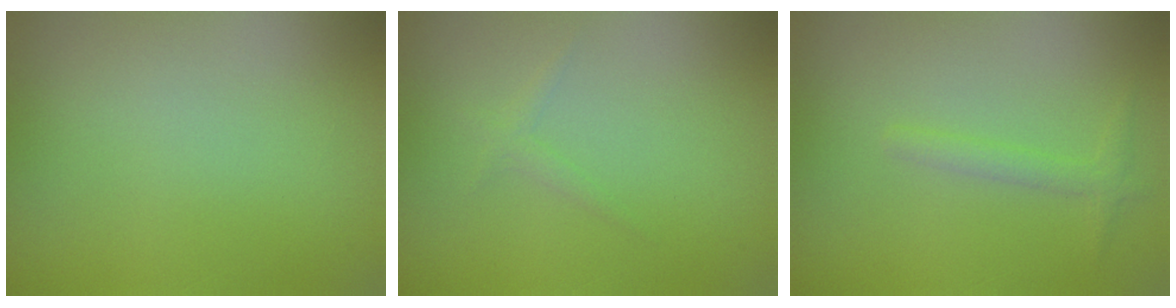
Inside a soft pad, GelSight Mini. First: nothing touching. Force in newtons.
{"total": 0.8, "press": 0.8, "slide": 0.0}
{"total": 1.4, "press": 1.4, "slide": 0.0}